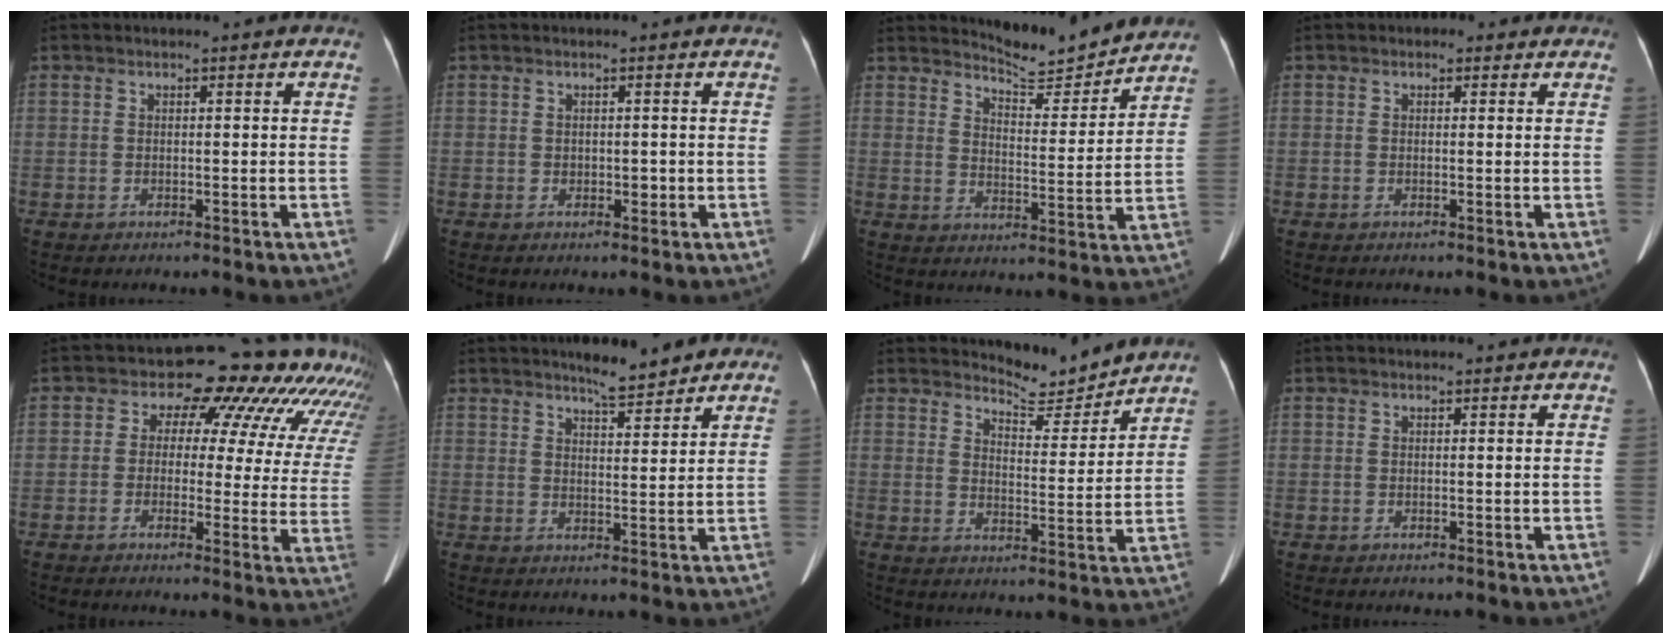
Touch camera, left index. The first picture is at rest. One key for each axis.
{"total": 1.1, "fx": -0.1, "fy": 0.9, "fz": 0.6, "tx": -0.010, "ty": 0.001, "tz": 0.000}
{"total": 9.0, "fx": 9.0, "fy": 0.3, "fz": 0.8, "tx": -0.023, "ty": -0.015, "tz": 0.130}
{"total": 1.3, "fx": 0.6, "fy": 1.0, "fz": 0.4, "tx": -0.003, "ty": 0.006, "tz": 0.003}
{"total": 15.0, "fx": 9.2, "fy": 7.0, "fz": 9.5, "tx": -0.111, "ty": 0.037, "tz": 0.085}
{"total": 5.2, "fx": 4.5, "fy": 1.0, "fz": 2.5, "tx": -0.036, "ty": 0.002, "tz": 0.069}
{"total": 6.3, "fx": 6.2, "fy": 0.2, "fz": -0.2, "tx": -0.009, "ty": -0.022, "tz": 0.096}
{"total": 0.0}